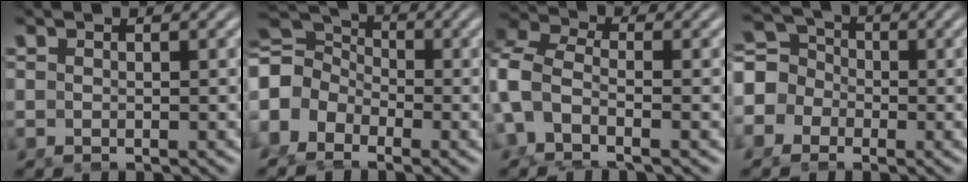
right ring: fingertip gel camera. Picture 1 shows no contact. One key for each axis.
{"total": 9.2, "fx": 0.3, "fy": 8.1, "fz": 4.4, "tx": -0.104, "ty": -0.014, "tz": -0.003}
{"total": 6.8, "fx": -0.9, "fy": 5.2, "fz": 4.2, "tx": -0.132, "ty": -0.029, "tz": -0.011}
{"total": 9.0, "fx": -0.7, "fy": 8.5, "fz": 3.2, "tx": -0.082, "ty": -0.021, "tz": -0.018}